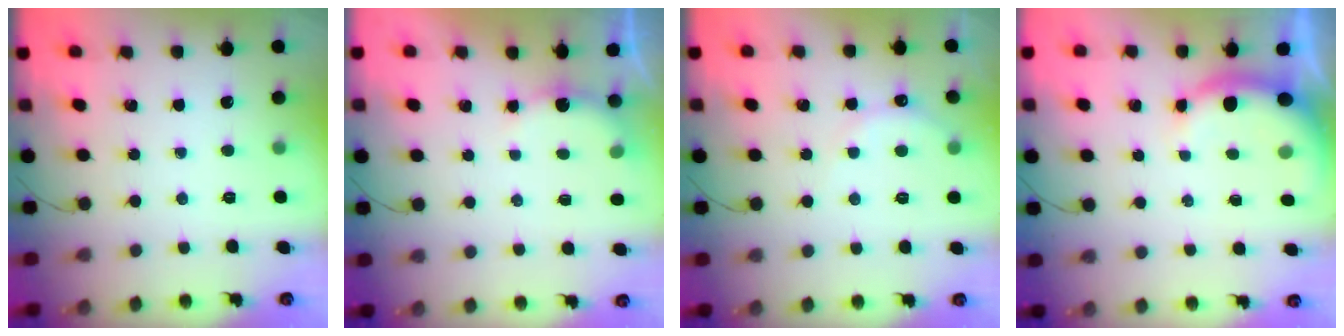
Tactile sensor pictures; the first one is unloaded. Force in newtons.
{"total": 3.9, "press": 3.9, "slide": 0.3}
{"total": 7.0, "press": 6.9, "slide": 1.3}
{"total": 4.2, "press": 4.1, "slide": 0.7}